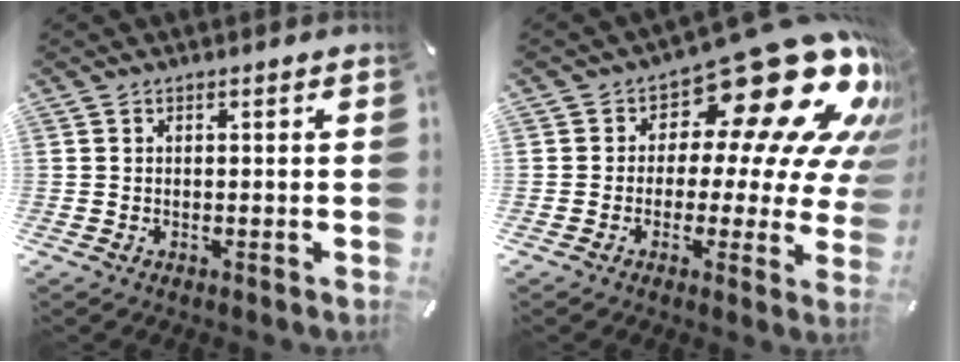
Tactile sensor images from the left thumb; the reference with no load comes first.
{"total": 22.2, "force": [12.4, 9.2, 15.9], "torque": [-0.215, -0.099, 0.200]}